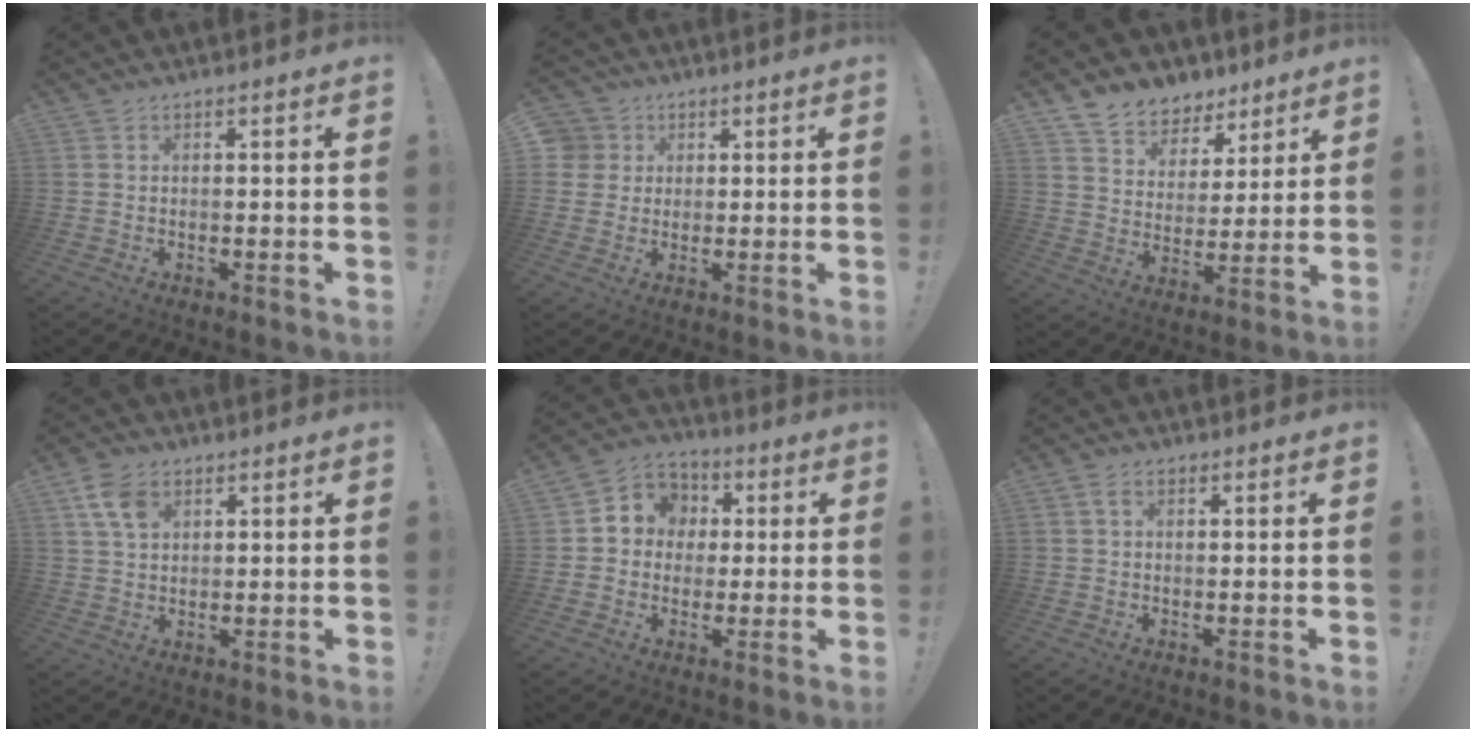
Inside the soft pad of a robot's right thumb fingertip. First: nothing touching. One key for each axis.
{"total": 5.1, "fx": 1.3, "fy": 4.8, "fz": 1.0, "tx": -0.026, "ty": -0.003, "tz": 0.024}
{"total": 8.2, "fx": 6.1, "fy": 5.4, "fz": 0.8, "tx": -0.022, "ty": -0.051, "tz": 0.121}
{"total": 7.3, "fx": 3.2, "fy": 4.9, "fz": 4.4, "tx": -0.082, "ty": 0.000, "tz": 0.066}
{"total": 8.4, "fx": 0.4, "fy": 7.9, "fz": 2.8, "tx": -0.033, "ty": 0.005, "tz": 0.014}
{"total": 2.1, "fx": 0.7, "fy": 1.4, "fz": 1.4, "tx": -0.027, "ty": 0.005, "tz": 0.012}